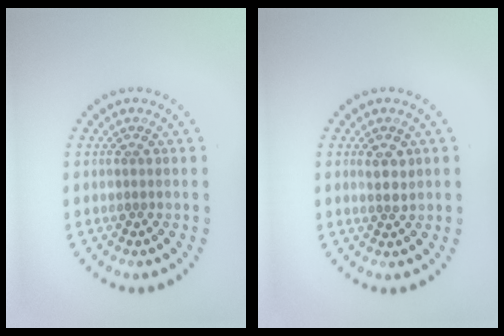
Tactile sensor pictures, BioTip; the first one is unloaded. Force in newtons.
{"total": 1.5, "press": 1.4, "slide": 0.6}